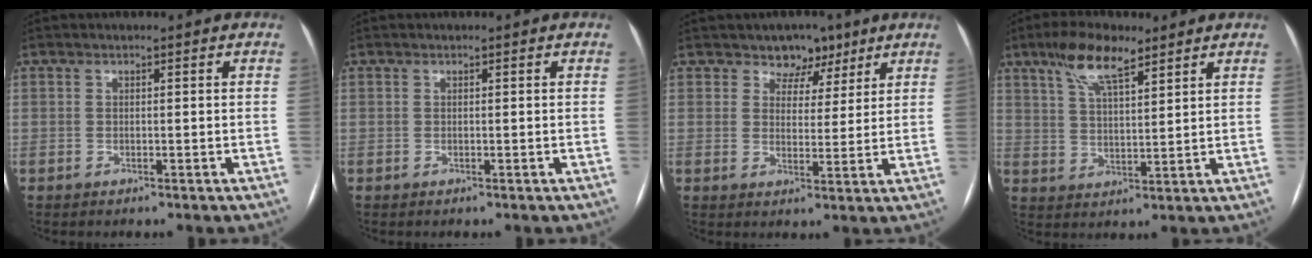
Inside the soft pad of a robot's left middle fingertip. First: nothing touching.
{"total": 0.0}
{"total": 5.2, "force": [3.7, 3.6, 0.9], "torque": [0.002, 0.002, 0.055]}
{"total": 8.5, "force": [5.7, 2.2, 5.9], "torque": [-0.118, 0.013, 0.107]}